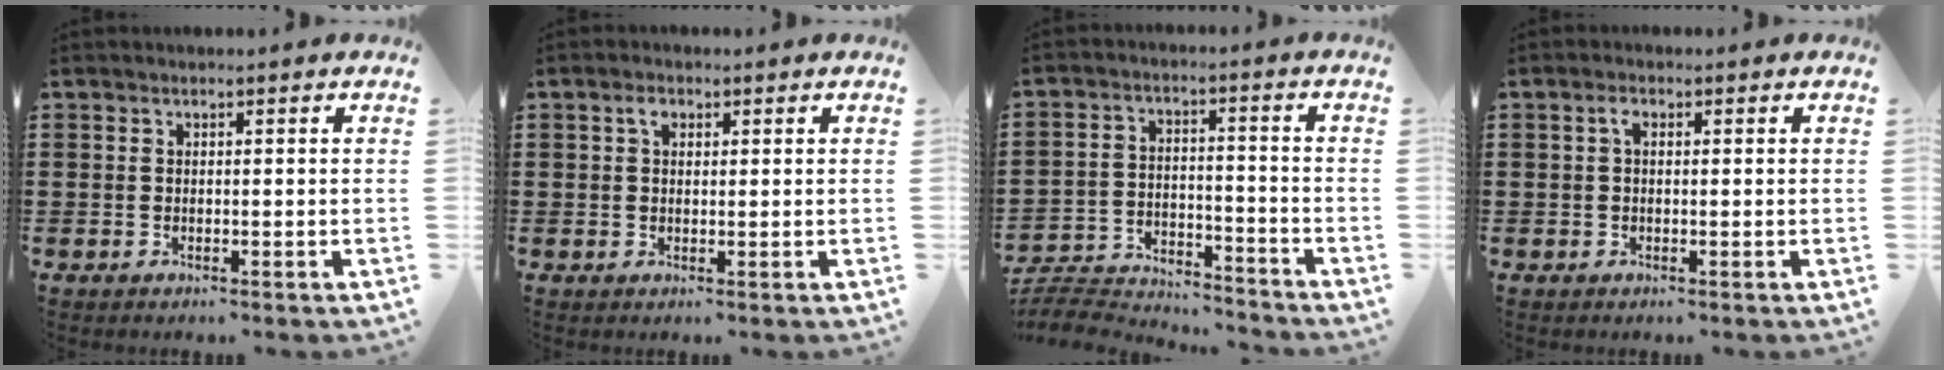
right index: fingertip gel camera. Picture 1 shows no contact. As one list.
[{"total": 1.9, "force": [0.7, 1.1, 1.3], "torque": [-0.029, 0.007, 0.013]}, {"total": 5.9, "force": [-5.7, 0.8, 1.1], "torque": [-0.036, 0.002, -0.117]}, {"total": 1.6, "force": [0.3, 0.7, 1.4], "torque": [-0.029, 0.006, 0.003]}]